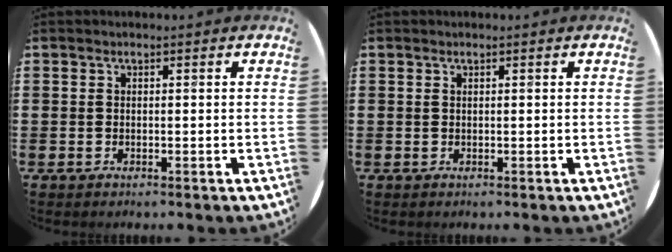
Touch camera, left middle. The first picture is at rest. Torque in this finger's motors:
{"motor_torque": [0.32, -0.03, 0.04, 0.00]}